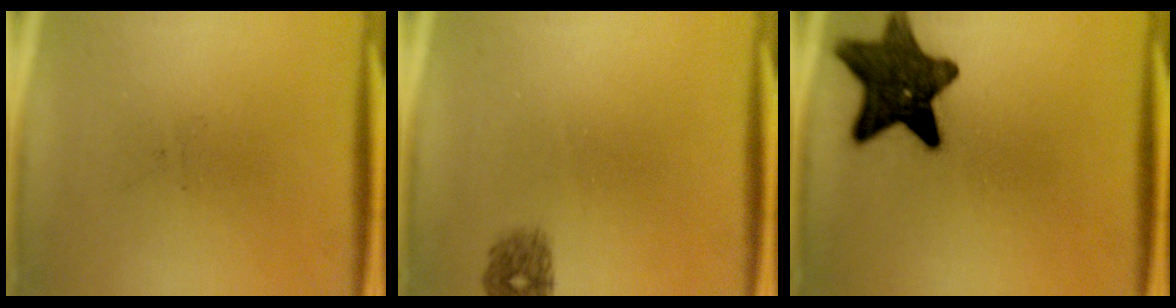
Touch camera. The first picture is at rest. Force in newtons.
{"total": 1.6}
{"total": 12.8}